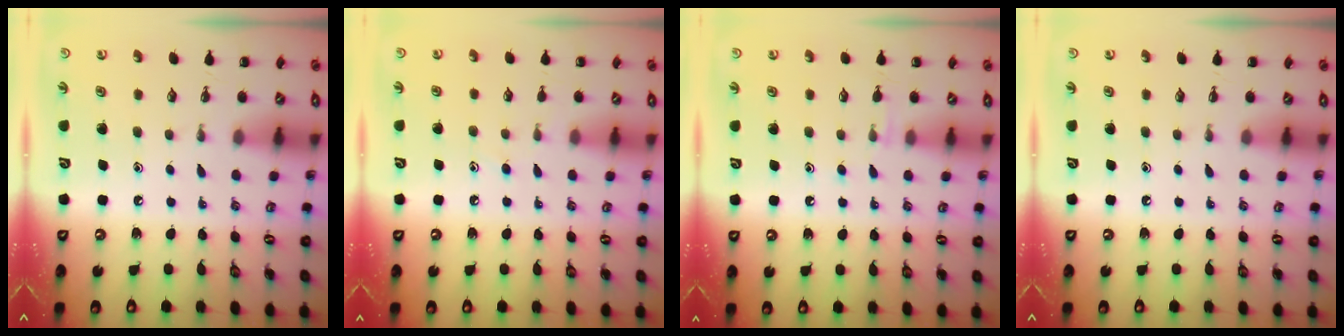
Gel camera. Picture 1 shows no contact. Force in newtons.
{"total": 7.5, "press": 7.1, "slide": 2.2}
{"total": 6.2, "press": 5.9, "slide": 2.0}
{"total": 0.0}